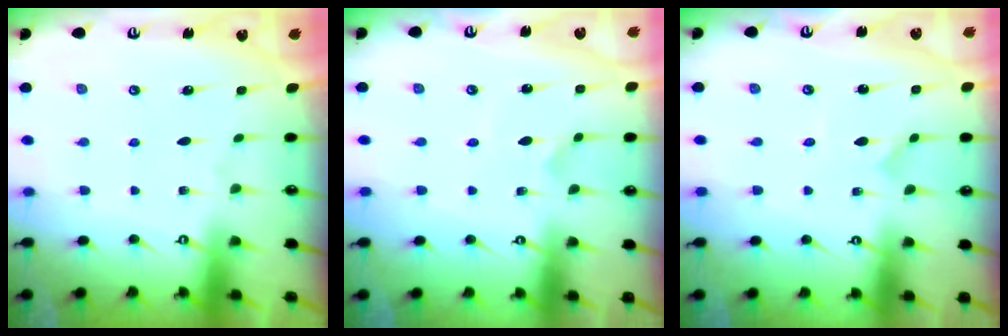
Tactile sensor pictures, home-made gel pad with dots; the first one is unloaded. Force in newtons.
{"total": 1.7, "press": 1.6, "slide": 0.5}
{"total": 0.0}